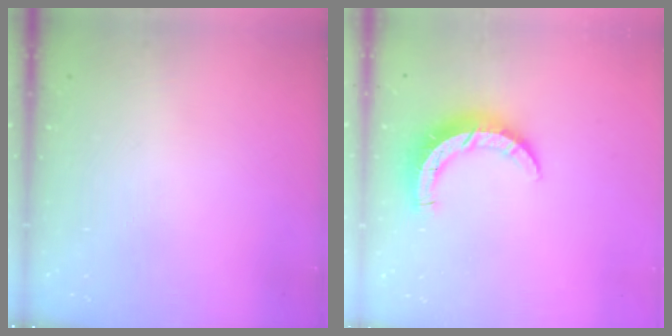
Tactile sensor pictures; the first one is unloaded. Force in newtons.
{"total": 7.8, "press": 7.8, "slide": 0.6}